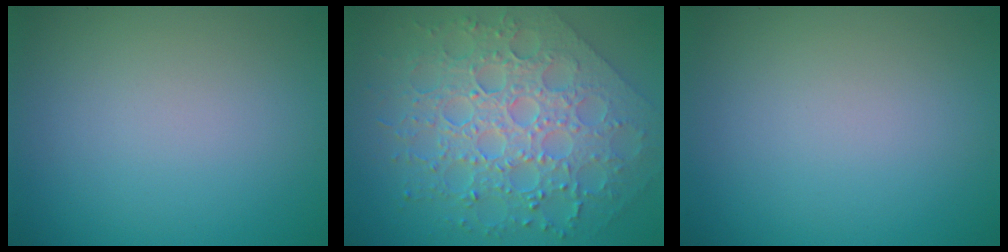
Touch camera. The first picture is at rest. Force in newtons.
{"total": 7.7, "press": 6.3, "slide": 4.3}
{"total": 0.0}